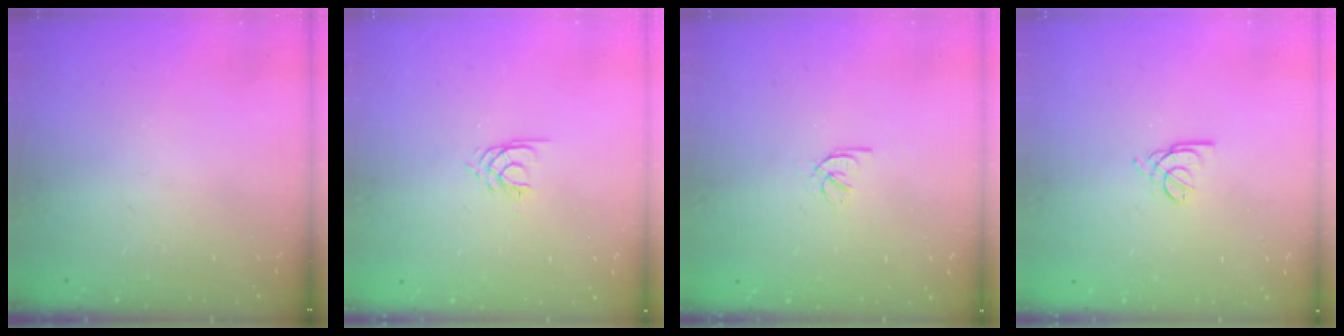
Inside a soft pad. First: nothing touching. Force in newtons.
{"total": 2.1, "press": 2.0, "slide": 0.3}
{"total": 2.2, "press": 2.2, "slide": 0.2}
{"total": 2.2, "press": 2.1, "slide": 0.5}